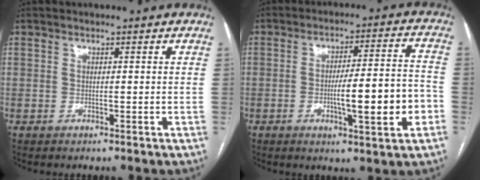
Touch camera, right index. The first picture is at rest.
{"total": 11.7, "force": [-3.1, 1.3, 11.2], "torque": [-0.172, 0.009, -0.043]}